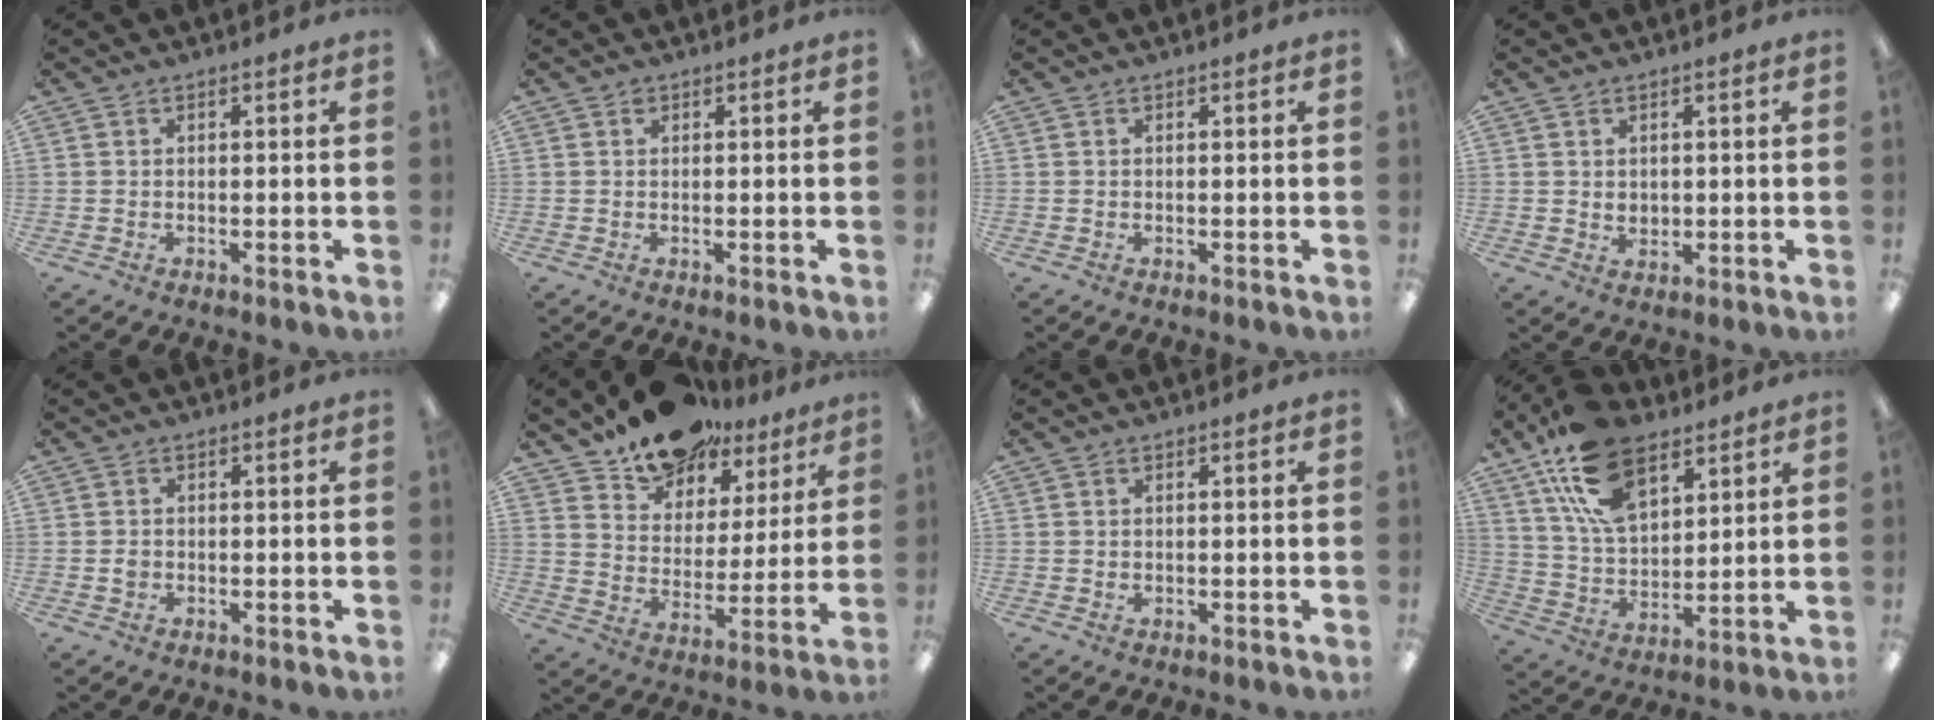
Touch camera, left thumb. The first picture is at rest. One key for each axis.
{"total": 0.8, "fx": 0.5, "fy": 0.5, "fz": 0.3, "tx": -0.008, "ty": 0.002, "tz": 0.008}
{"total": 0.0}
{"total": 1.8, "fx": 1.0, "fy": 1.5, "fz": 0.5, "tx": -0.002, "ty": -0.003, "tz": 0.017}
{"total": 1.1, "fx": -0.1, "fy": 1.0, "fz": 0.5, "tx": -0.010, "ty": 0.005, "tz": -0.004}
{"total": 14.5, "fx": 12.2, "fy": 6.7, "fz": 3.8, "tx": -0.073, "ty": -0.088, "tz": 0.225}
{"total": 0.5, "fx": 0.3, "fy": 0.4, "fz": 0.1, "tx": -0.003, "ty": 0.001, "tz": 0.005}
{"total": 18.0, "fx": 10.6, "fy": 10.2, "fz": 10.4, "tx": -0.208, "ty": -0.035, "tz": 0.197}